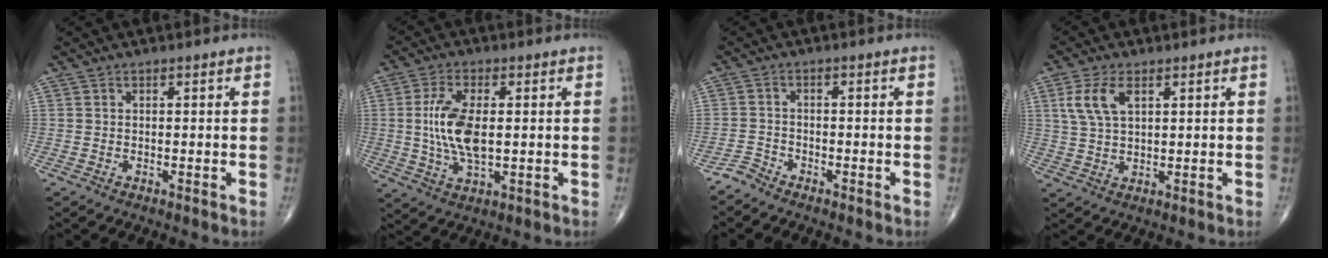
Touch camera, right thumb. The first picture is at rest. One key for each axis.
{"total": 10.5, "fx": 0.5, "fy": 4.8, "fz": 9.3, "tx": -0.192, "ty": -0.008, "tz": 0.014}
{"total": 2.3, "fx": -2.2, "fy": 0.5, "fz": -0.1, "tx": 0.003, "ty": -0.001, "tz": -0.050}
{"total": 6.7, "fx": 2.6, "fy": 3.4, "fz": 5.2, "tx": -0.114, "ty": -0.002, "tz": 0.054}